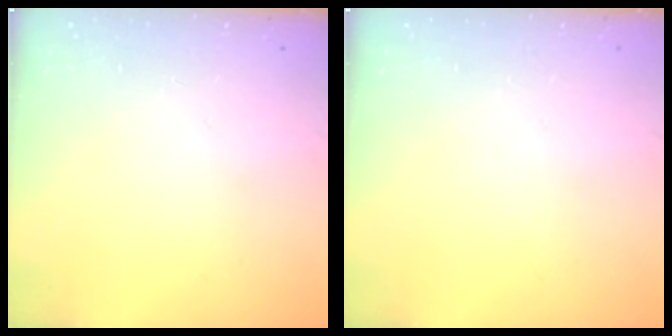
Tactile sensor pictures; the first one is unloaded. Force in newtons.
{"total": 0.0}